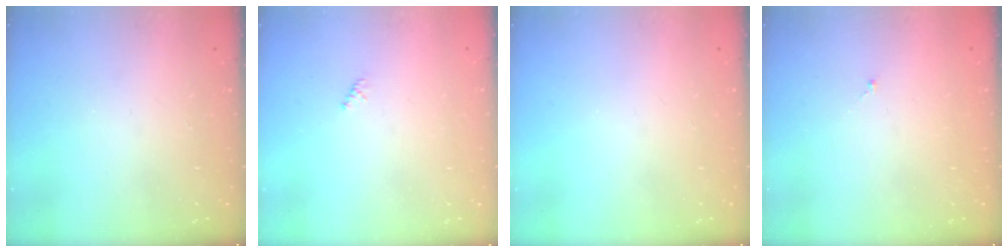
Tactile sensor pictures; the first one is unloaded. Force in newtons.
{"total": 0.8, "press": 0.8, "slide": 0.3}
{"total": 0.0}
{"total": 0.0}